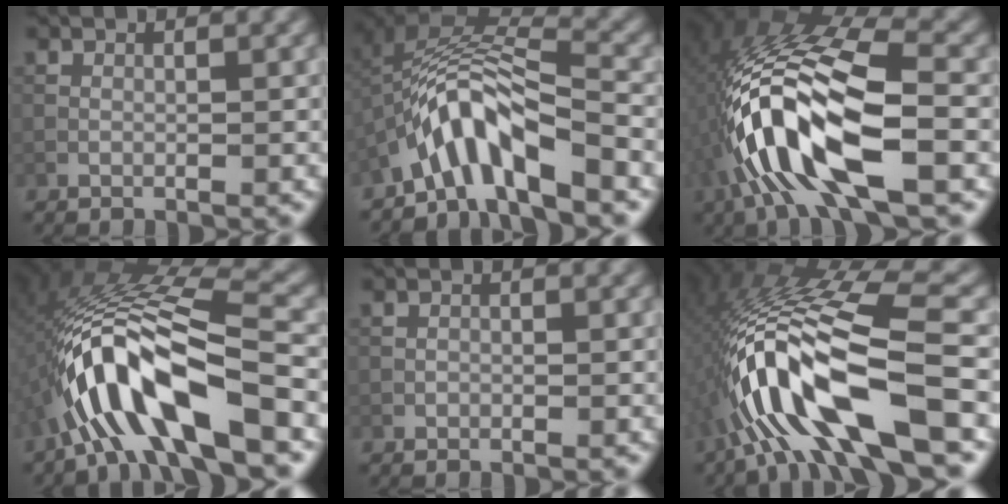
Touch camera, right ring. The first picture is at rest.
{"total": 7.0, "force": [-4.0, 2.0, 5.4], "torque": [-0.095, 0.013, -0.076]}
{"total": 12.3, "force": [-3.8, 3.9, 11.1], "torque": [-0.232, 0.013, -0.069]}
{"total": 11.8, "force": [-4.6, 2.9, 10.5], "torque": [-0.200, 0.022, -0.074]}
{"total": 0.0}
{"total": 13.2, "force": [-4.2, 3.1, 12.2], "torque": [-0.239, 0.018, -0.061]}